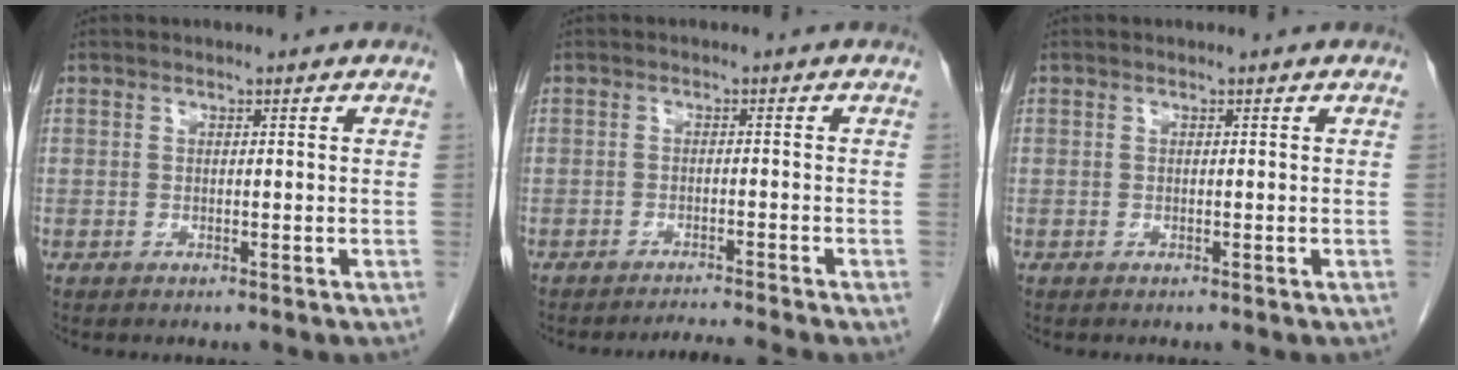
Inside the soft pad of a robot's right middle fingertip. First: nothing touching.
{"total": 3.7, "force": [-3.2, -1.5, 0.7], "torque": [-0.009, -0.010, -0.049]}
{"total": 0.0}